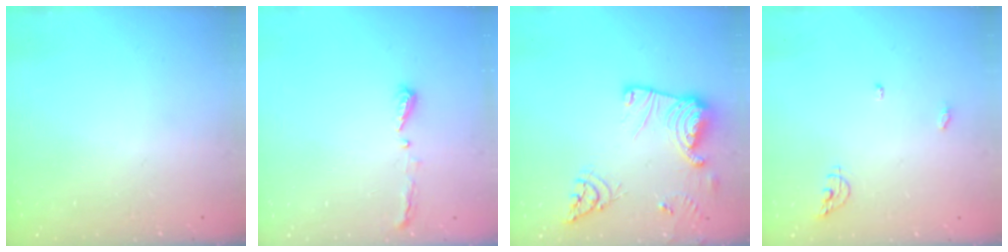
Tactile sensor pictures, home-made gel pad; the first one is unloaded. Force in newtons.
{"total": 4.4, "press": 4.3, "slide": 0.6}
{"total": 17.7, "press": 17.6, "slide": 1.8}
{"total": 6.3, "press": 6.2, "slide": 0.6}